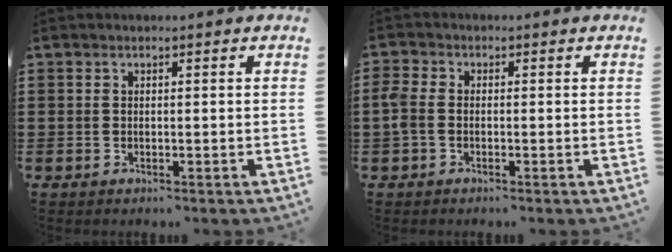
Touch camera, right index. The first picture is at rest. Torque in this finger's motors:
{"motor_torque": [0.56, -0.42, 0.29, 0.09]}